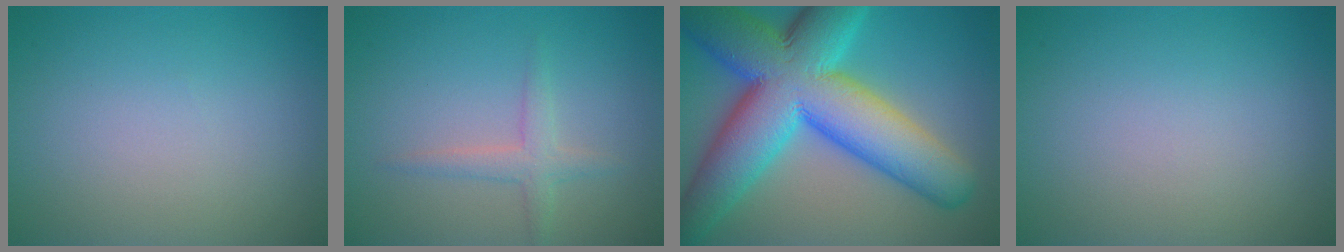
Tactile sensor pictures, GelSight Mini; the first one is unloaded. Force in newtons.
{"total": 1.9, "press": 1.9, "slide": 0.2}
{"total": 15.5, "press": 15.5, "slide": 0.5}
{"total": 0.0}